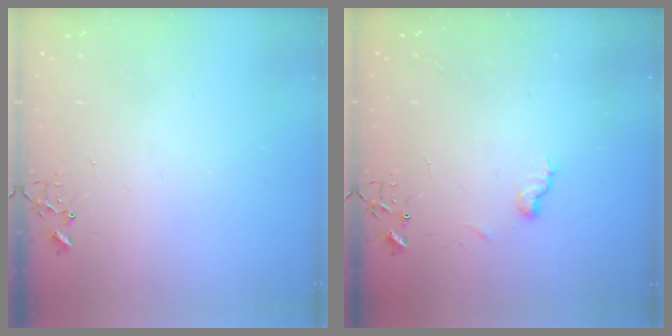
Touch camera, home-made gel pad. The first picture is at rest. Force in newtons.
{"total": 6.7, "press": 6.6, "slide": 0.7}